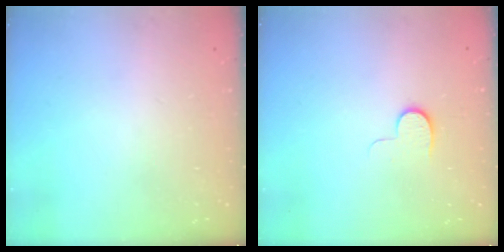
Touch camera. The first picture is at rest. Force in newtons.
{"total": 5.3, "press": 5.3, "slide": 0.5}